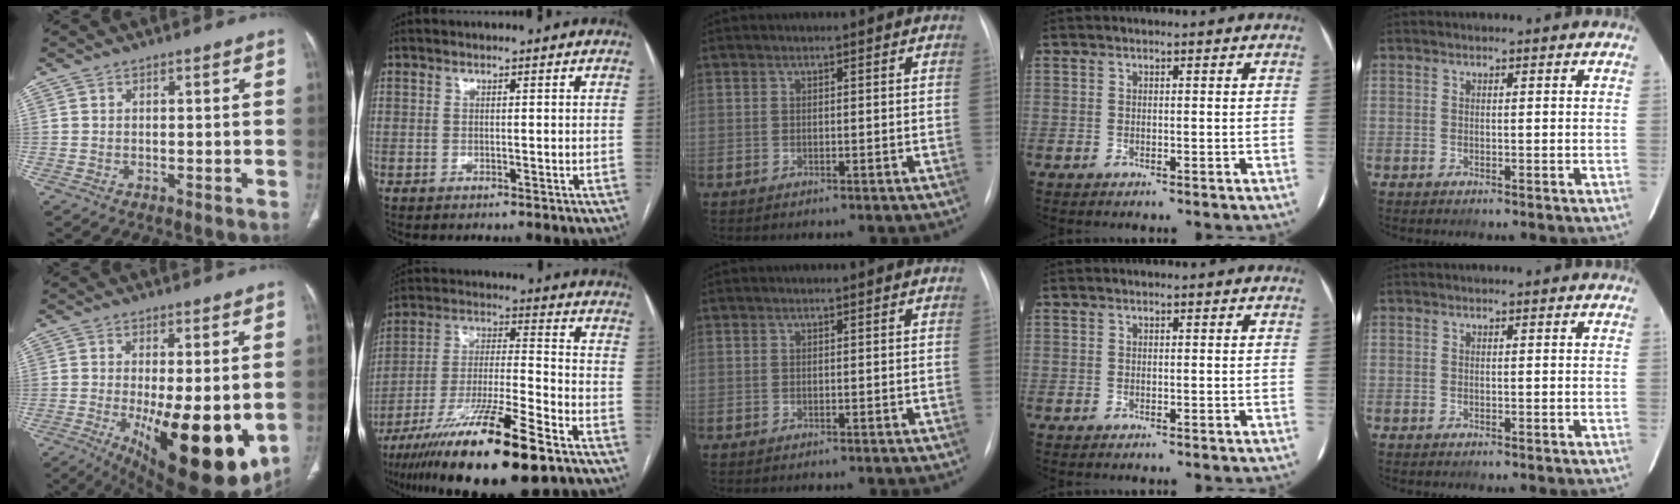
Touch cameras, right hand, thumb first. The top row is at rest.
{"thumb": {"total": 20.0, "force": [-4.4, 7.1, 18.1], "torque": [-0.232, -0.035, -0.040]}, "index": {"total": 20.4, "force": [-12.8, 1.8, 15.8], "torque": [-0.274, -0.041, -0.224]}}